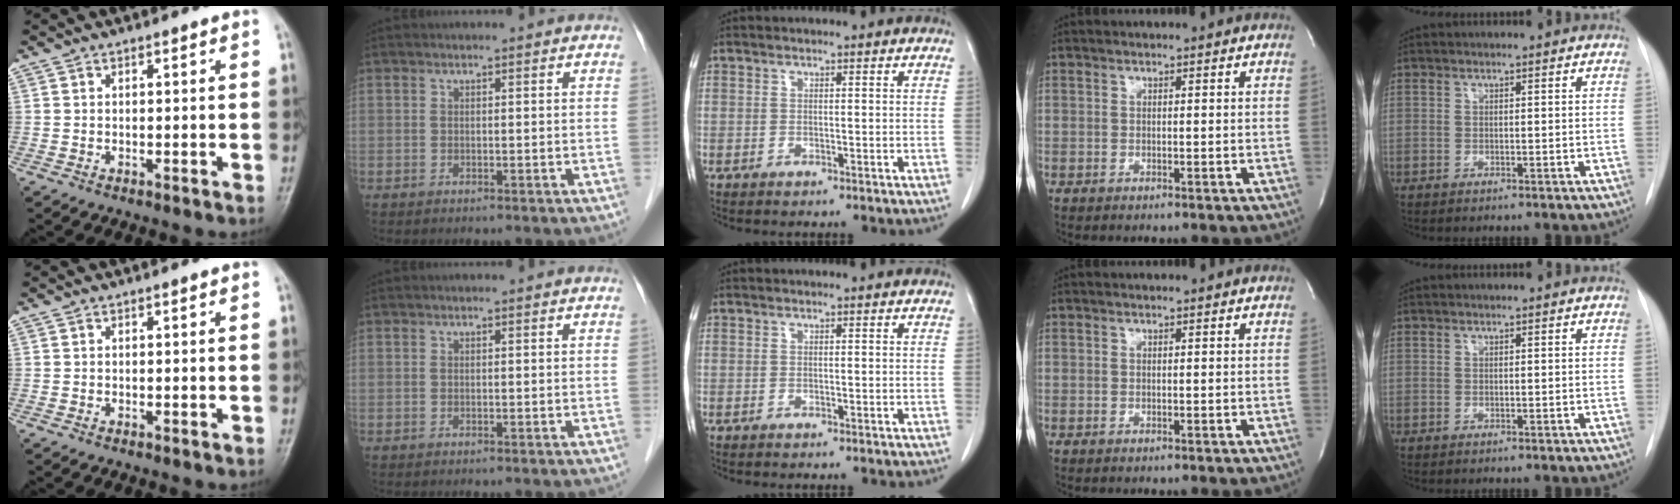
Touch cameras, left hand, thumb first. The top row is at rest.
{}